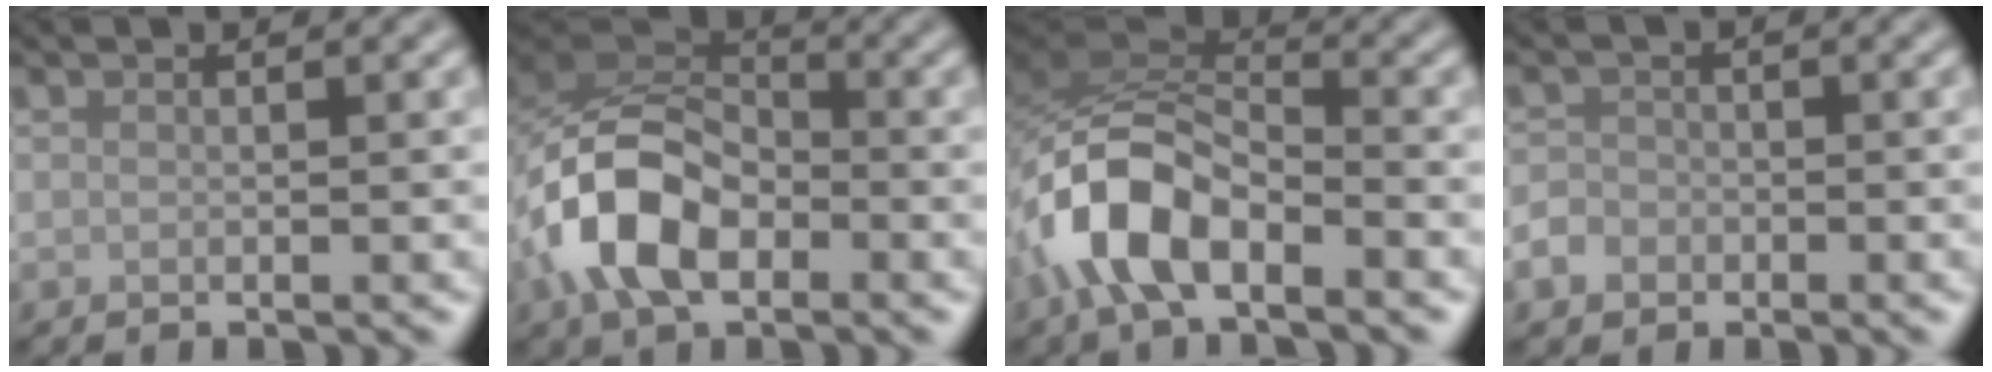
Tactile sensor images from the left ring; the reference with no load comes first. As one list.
[{"total": 8.5, "force": [-3.0, 5.2, 6.0], "torque": [-0.121, 0.011, -0.068]}, {"total": 7.9, "force": [-3.8, 3.8, 5.8], "torque": [-0.115, 0.007, -0.083]}, {"total": 2.3, "force": [-1.1, 1.9, 0.6], "torque": [-0.003, 0.000, -0.022]}]